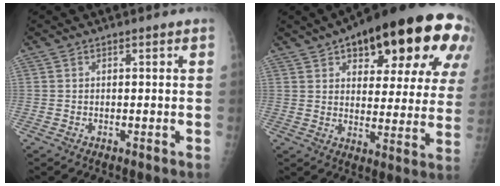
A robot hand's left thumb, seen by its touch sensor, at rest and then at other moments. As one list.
[{"total": 28.0, "force": [13.9, 11.4, 21.5], "torque": [-0.267, -0.001, 0.191]}]